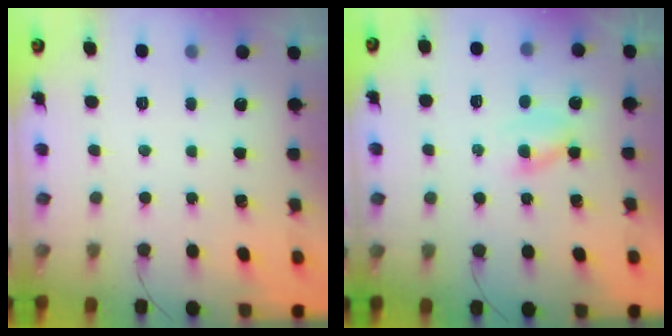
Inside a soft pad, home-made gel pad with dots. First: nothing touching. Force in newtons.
{"total": 2.0, "press": 1.8, "slide": 0.9}